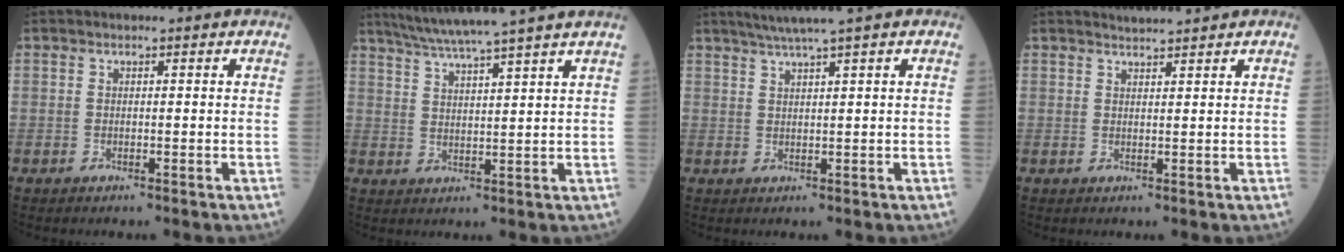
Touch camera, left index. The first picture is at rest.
{"total": 12.1, "force": [10.4, -2.0, 6.0], "torque": [-0.103, 0.006, 0.152]}
{"total": 4.4, "force": [3.3, -0.9, 2.9], "torque": [-0.052, 0.012, 0.060]}
{"total": 1.9, "force": [1.9, -0.3, 0.3], "torque": [-0.005, 0.011, 0.037]}